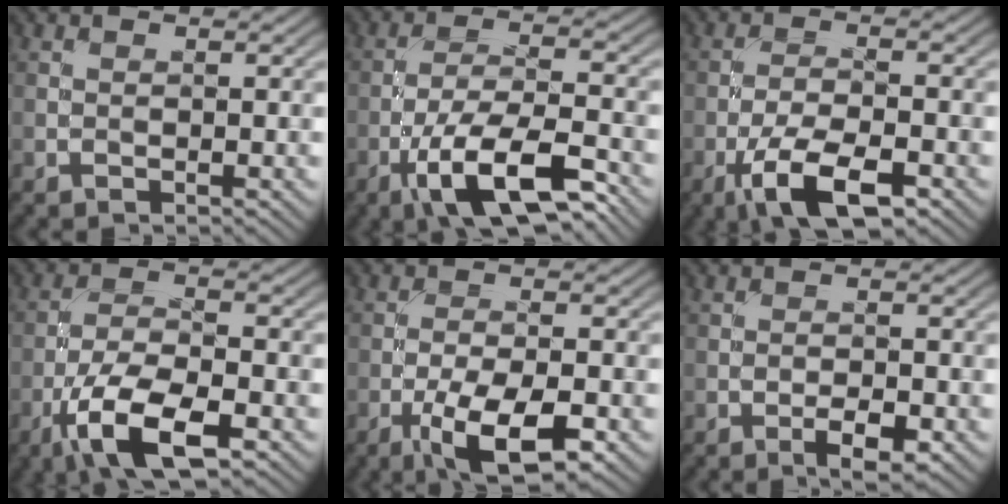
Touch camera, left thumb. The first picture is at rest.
{"total": 11.3, "force": [-6.4, 3.4, 8.7], "torque": [-0.157, 0.000, -0.125]}
{"total": 8.5, "force": [-4.8, 2.9, 6.5], "torque": [-0.121, -0.001, -0.091]}
{"total": 9.6, "force": [-5.1, 3.3, 7.5], "torque": [-0.144, -0.002, -0.103]}
{"total": 8.6, "force": [-4.3, 2.8, 6.9], "torque": [-0.126, -0.006, -0.075]}
{"total": 3.2, "force": [-1.7, 1.0, 2.5], "torque": [-0.042, 0.001, -0.029]}